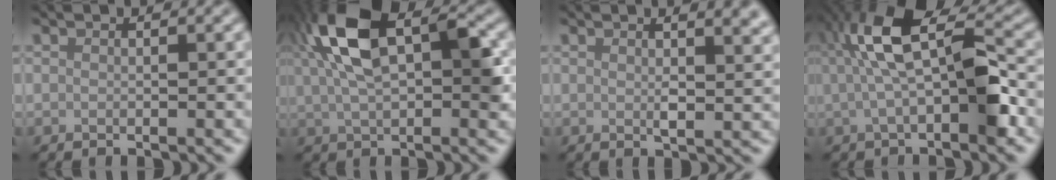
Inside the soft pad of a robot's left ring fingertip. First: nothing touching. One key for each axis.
{"total": 10.4, "fx": 2.8, "fy": 5.4, "fz": 8.4, "tx": -0.156, "ty": 0.010, "tz": 0.044}
{"total": 4.0, "fx": 1.7, "fy": 1.4, "fz": 3.4, "tx": -0.040, "ty": -0.001, "tz": 0.026}
{"total": 7.2, "fx": 0.1, "fy": 2.7, "fz": 6.7, "tx": -0.120, "ty": 0.015, "tz": -0.005}